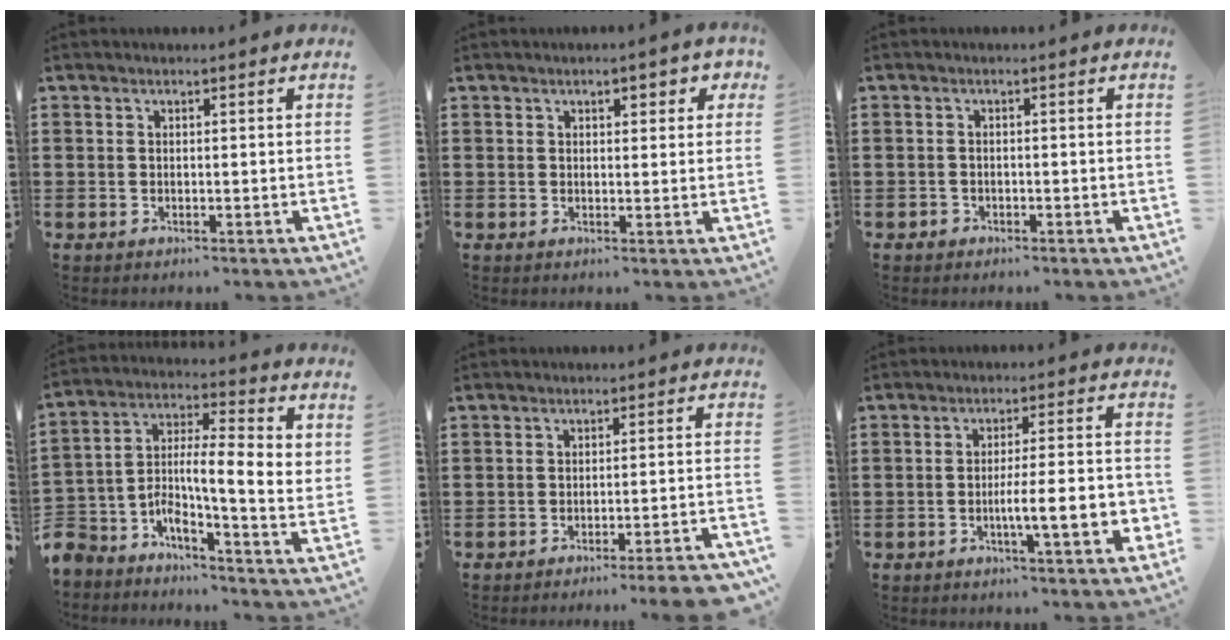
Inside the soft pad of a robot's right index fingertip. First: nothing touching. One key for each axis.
{"total": 2.6, "fx": 1.2, "fy": 1.1, "fz": 2.0, "tx": -0.025, "ty": 0.002, "tz": 0.016}
{"total": 0.8, "fx": -0.7, "fy": 0.4, "fz": 0.1, "tx": -0.003, "ty": 0.001, "tz": -0.015}
{"total": 5.9, "fx": -1.0, "fy": 0.9, "fz": 5.8, "tx": -0.130, "ty": -0.032, "tz": -0.029}
{"total": 3.8, "fx": -3.2, "fy": -0.4, "fz": 2.0, "tx": -0.033, "ty": -0.012, "tz": -0.061}
{"total": 8.5, "fx": -2.5, "fy": 1.3, "fz": 8.0, "tx": -0.128, "ty": -0.008, "tz": -0.044}